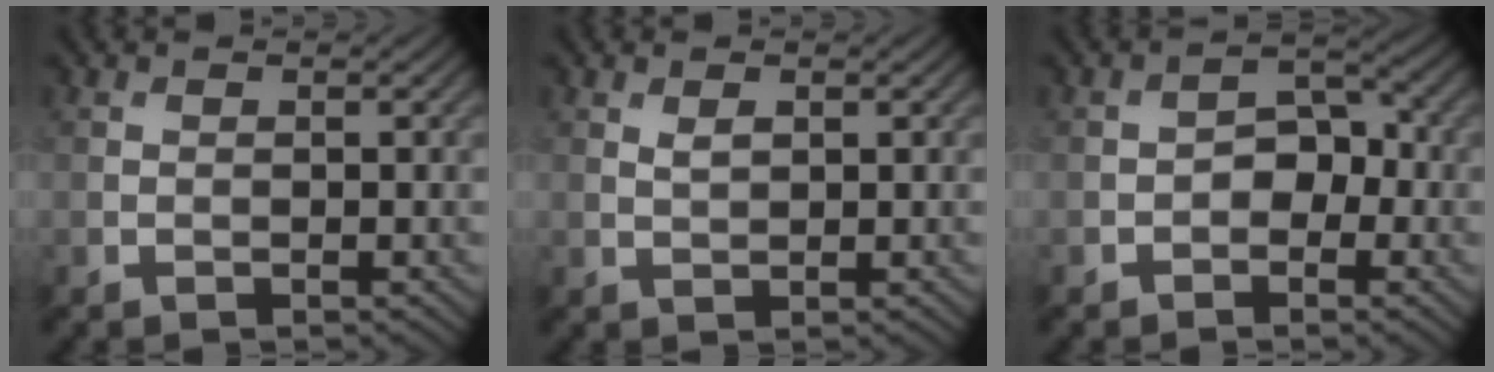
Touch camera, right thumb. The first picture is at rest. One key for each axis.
{"total": 1.3, "fx": 0.6, "fy": 0.7, "fz": 1.0, "tx": -0.023, "ty": -0.003, "tz": 0.015}
{"total": 3.4, "fx": -1.0, "fy": 2.4, "fz": 2.2, "tx": -0.026, "ty": 0.007, "tz": -0.020}